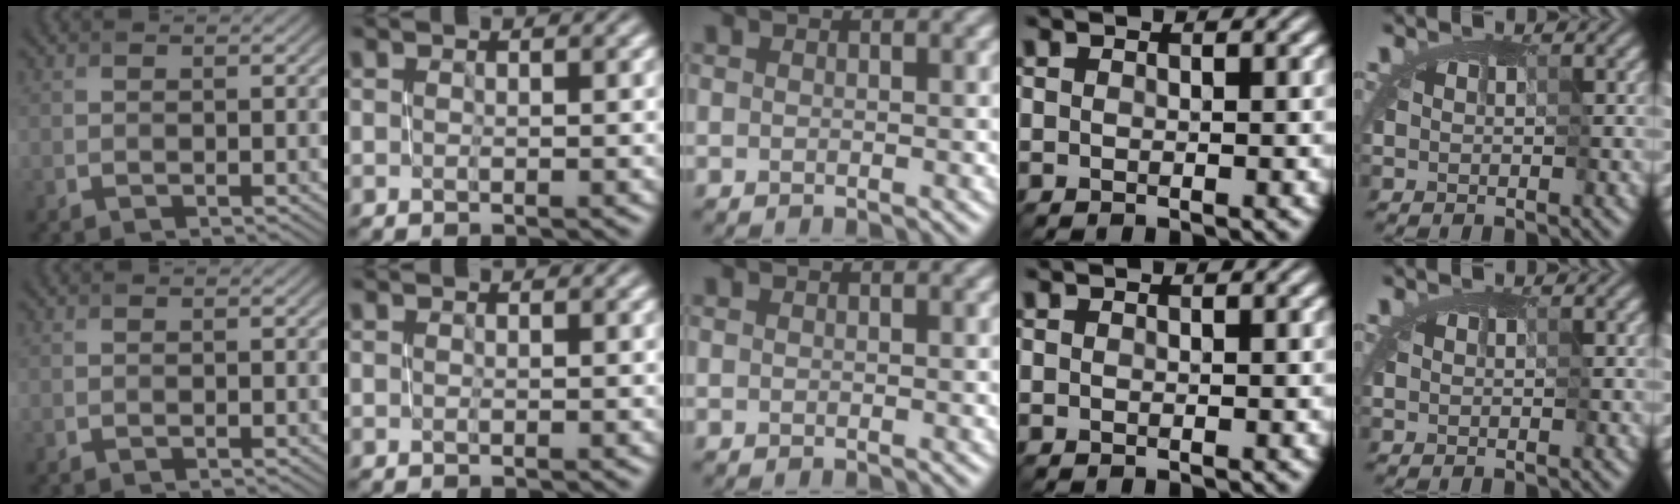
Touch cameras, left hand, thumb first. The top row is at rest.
{}